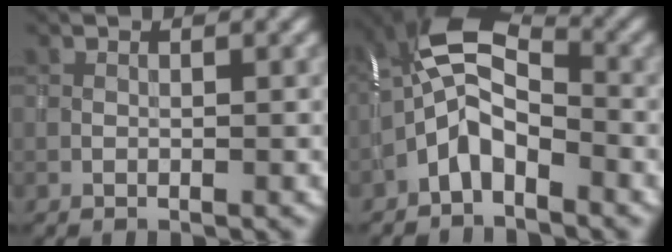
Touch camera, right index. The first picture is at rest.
{"total": 5.2, "force": [-2.0, 2.6, 4.1], "torque": [-0.082, 0.016, -0.049]}